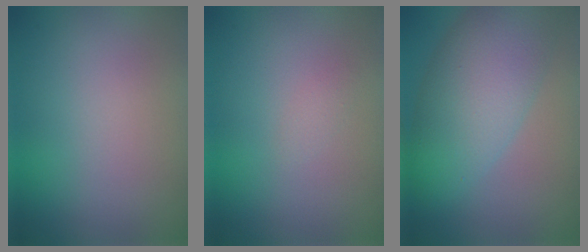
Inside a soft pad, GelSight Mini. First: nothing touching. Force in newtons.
{"total": 0.6, "press": 0.6, "slide": 0.0}
{"total": 7.0, "press": 7.0, "slide": 0.2}